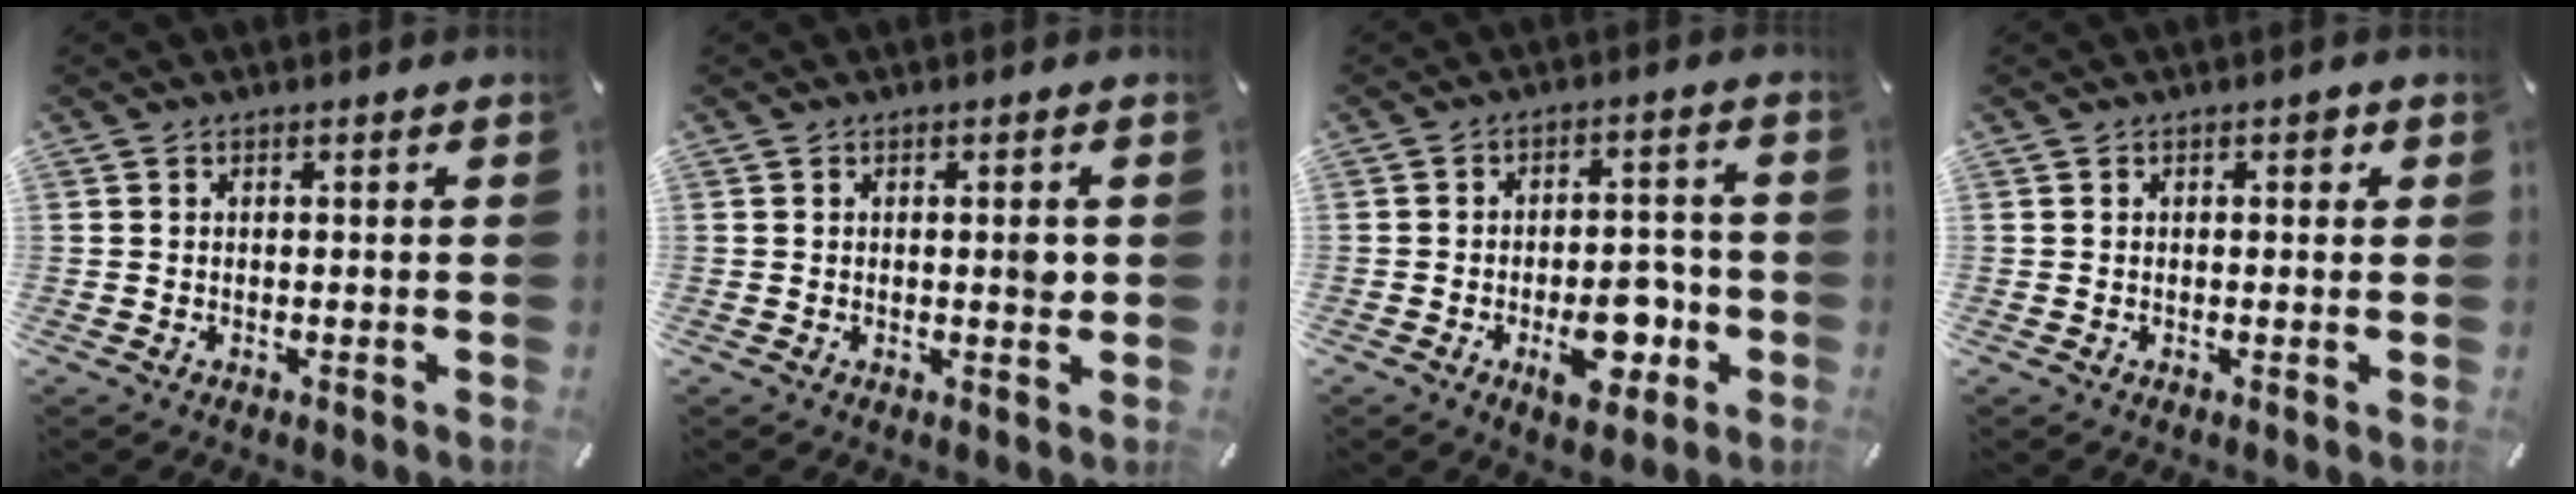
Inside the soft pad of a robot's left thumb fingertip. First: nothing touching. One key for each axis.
{"total": 2.5, "fx": 0.3, "fy": 0.9, "fz": 2.3, "tx": -0.020, "ty": -0.007, "tz": -0.002}
{"total": 11.3, "fx": -3.6, "fy": 6.6, "fz": 8.4, "tx": -0.106, "ty": 0.009, "tz": -0.056}
{"total": 1.4, "fx": 0.3, "fy": 0.8, "fz": 1.1, "tx": -0.014, "ty": 0.003, "tz": 0.002}